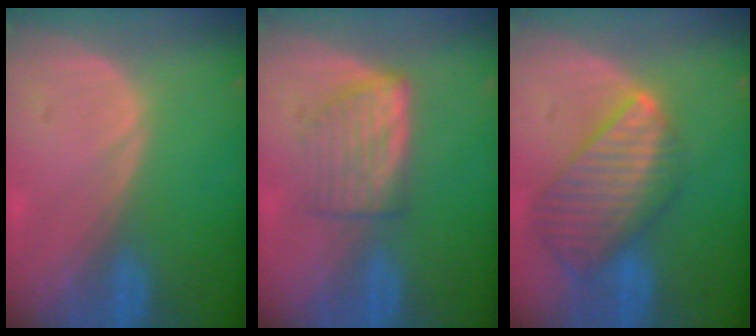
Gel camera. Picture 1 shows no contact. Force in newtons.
{"total": 5.9, "press": 5.4, "slide": 2.4}
{"total": 9.6, "press": 8.4, "slide": 4.7}